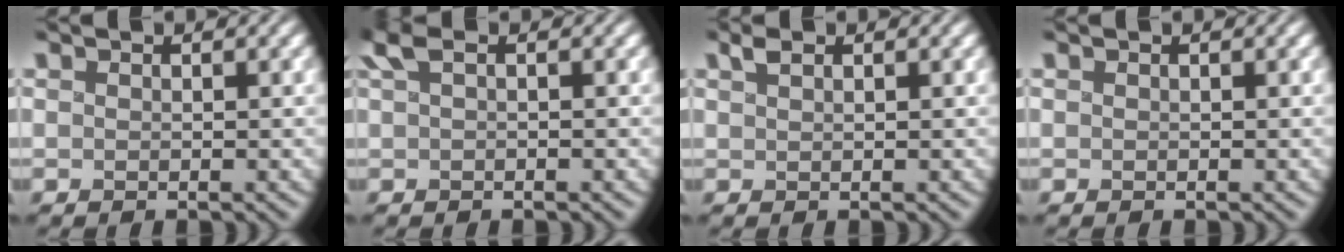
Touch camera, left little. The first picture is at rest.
{"total": 2.8, "force": [0.7, 1.4, 2.3], "torque": [-0.056, 0.011, 0.011]}
{"total": 0.8, "force": [0.4, 0.3, 0.6], "torque": [-0.013, 0.004, 0.009]}
{"total": 0.0}